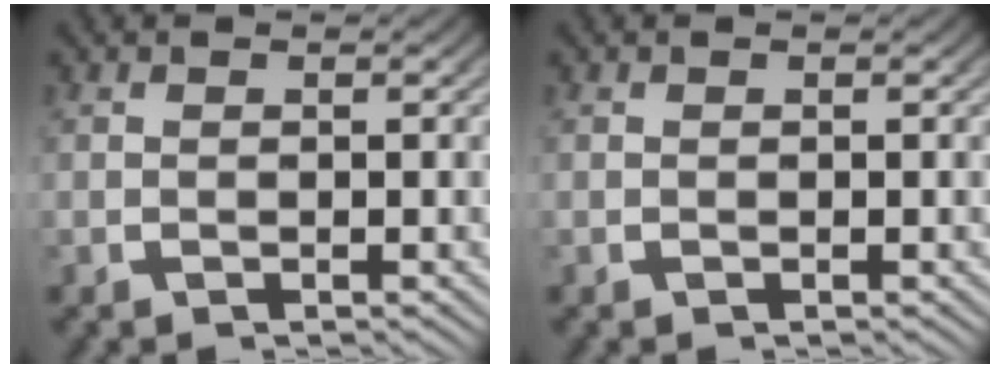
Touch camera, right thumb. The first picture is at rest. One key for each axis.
{"total": 0.0}